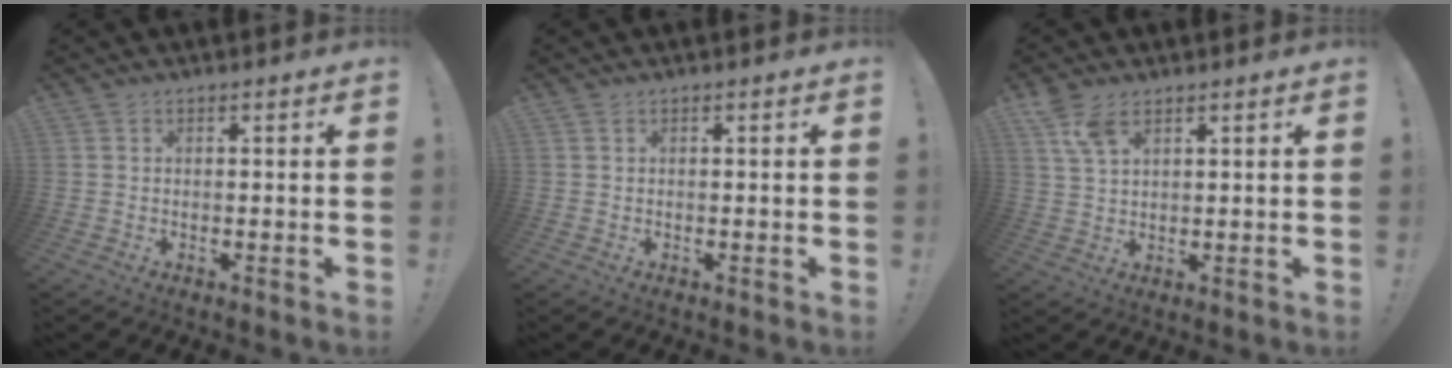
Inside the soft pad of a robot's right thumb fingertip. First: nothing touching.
{"total": 0.6, "force": [0.4, 0.3, 0.2], "torque": [-0.005, 0.001, 0.008]}
{"total": 7.1, "force": [4.4, 3.3, 4.5], "torque": [-0.085, -0.013, 0.084]}